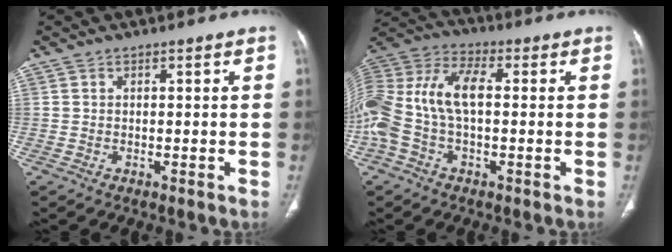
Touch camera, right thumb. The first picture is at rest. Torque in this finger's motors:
{"motor_torque": [1.57, 1.52, 0.91, 0.05, 0.24]}